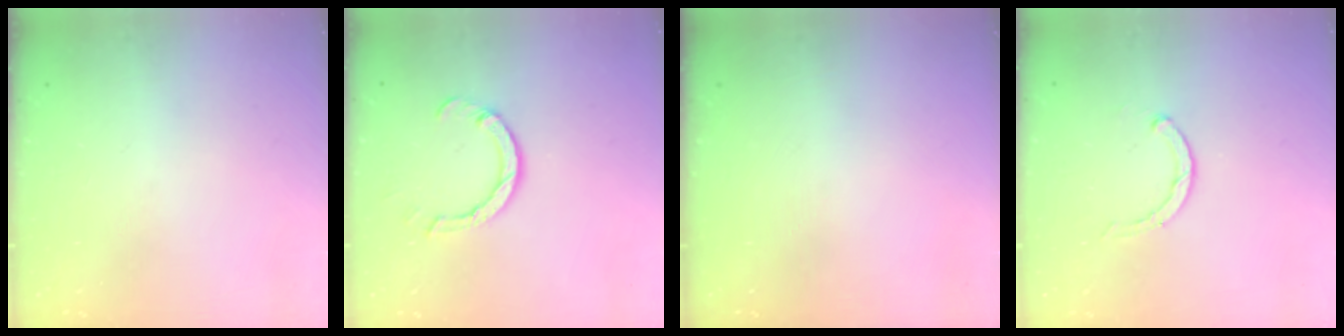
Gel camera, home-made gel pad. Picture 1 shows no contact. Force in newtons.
{"total": 4.2, "press": 4.2, "slide": 0.1}
{"total": 0.0}
{"total": 2.3, "press": 2.3, "slide": 0.3}